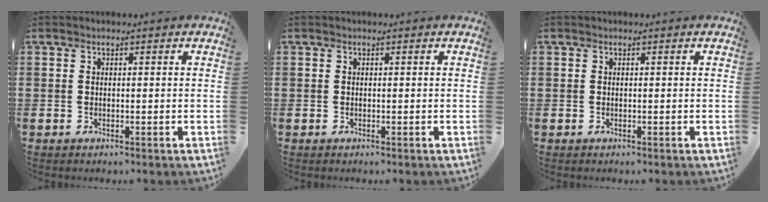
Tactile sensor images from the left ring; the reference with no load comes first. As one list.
[{"total": 0.0}, {"total": 0.0}]